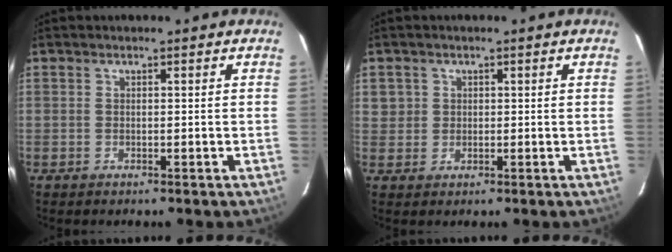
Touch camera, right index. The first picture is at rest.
{"total": 2.3, "force": [0.8, 2.2, 0.1], "torque": [0.009, 0.002, 0.011]}